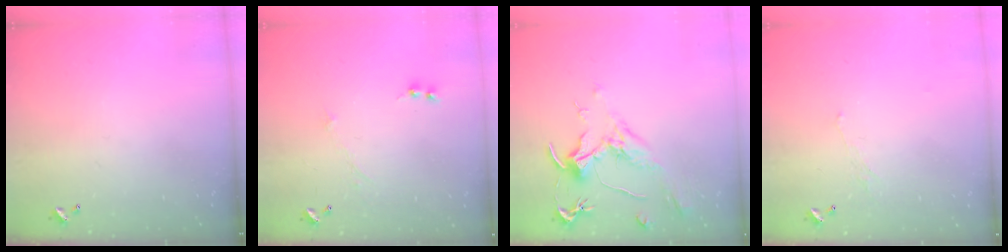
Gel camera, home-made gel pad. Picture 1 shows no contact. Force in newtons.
{"total": 0.0}
{"total": 2.1, "press": 2.0, "slide": 0.8}
{"total": 0.6, "press": 0.2, "slide": 0.6}